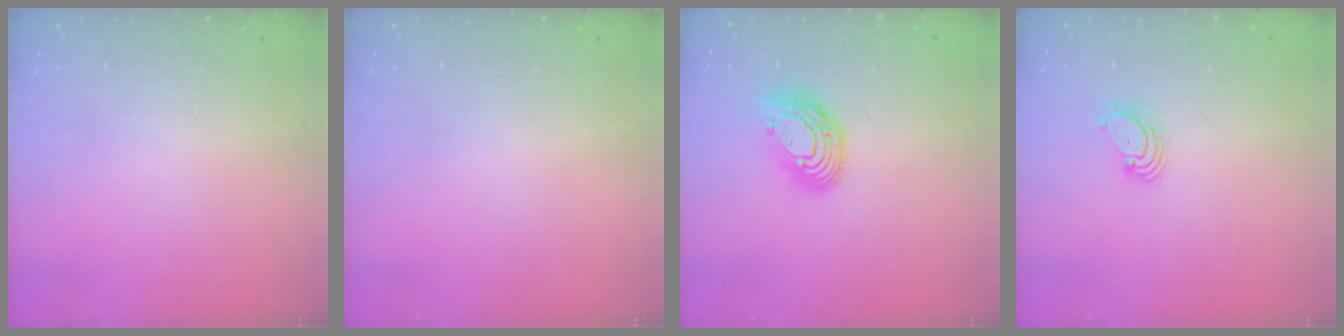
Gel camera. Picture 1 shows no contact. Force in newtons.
{"total": 0.0}
{"total": 12.0, "press": 11.9, "slide": 1.0}
{"total": 2.8, "press": 2.8, "slide": 0.2}